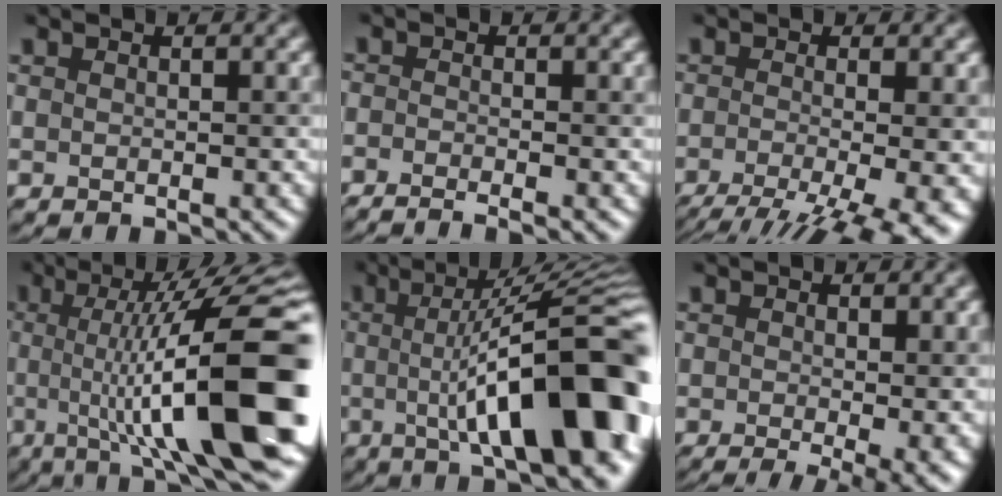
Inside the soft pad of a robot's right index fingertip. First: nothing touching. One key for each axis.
{"total": 2.9, "fx": -2.4, "fy": 0.3, "fz": 1.6, "tx": -0.020, "ty": -0.002, "tz": -0.036}
{"total": 9.9, "fx": -5.0, "fy": 2.9, "fz": 8.0, "tx": -0.102, "ty": -0.017, "tz": -0.065}
{"total": 15.8, "fx": -1.2, "fy": 3.4, "fz": 15.3, "tx": -0.191, "ty": 0.021, "tz": -0.012}
{"total": 14.6, "fx": -1.2, "fy": 3.7, "fz": 14.1, "tx": -0.150, "ty": 0.021, "tz": -0.018}
{"total": 5.6, "fx": -1.5, "fy": 1.3, "fz": 5.3, "tx": -0.058, "ty": -0.014, "tz": -0.007}